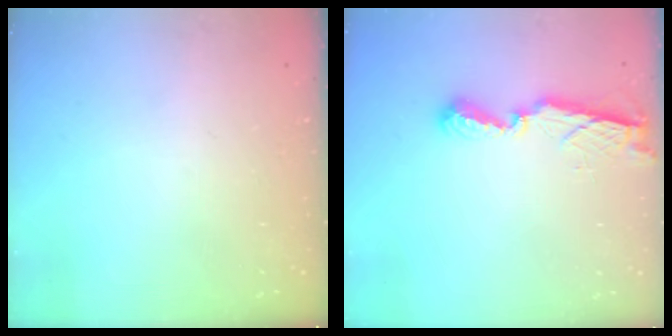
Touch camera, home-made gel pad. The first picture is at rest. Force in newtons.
{"total": 7.5, "press": 7.5, "slide": 0.5}